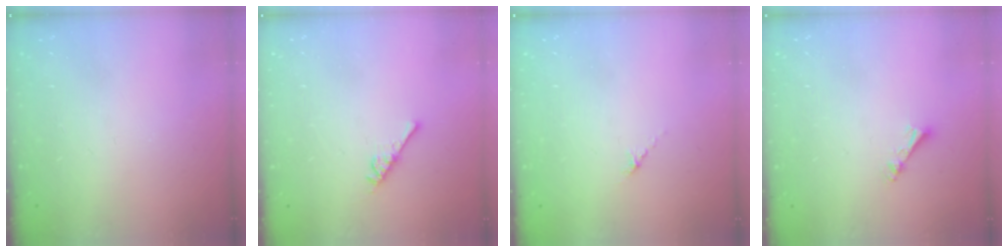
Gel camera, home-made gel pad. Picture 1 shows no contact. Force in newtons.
{"total": 5.0, "press": 4.9, "slide": 0.8}
{"total": 2.7, "press": 2.7, "slide": 0.7}
{"total": 3.5, "press": 3.5, "slide": 0.1}